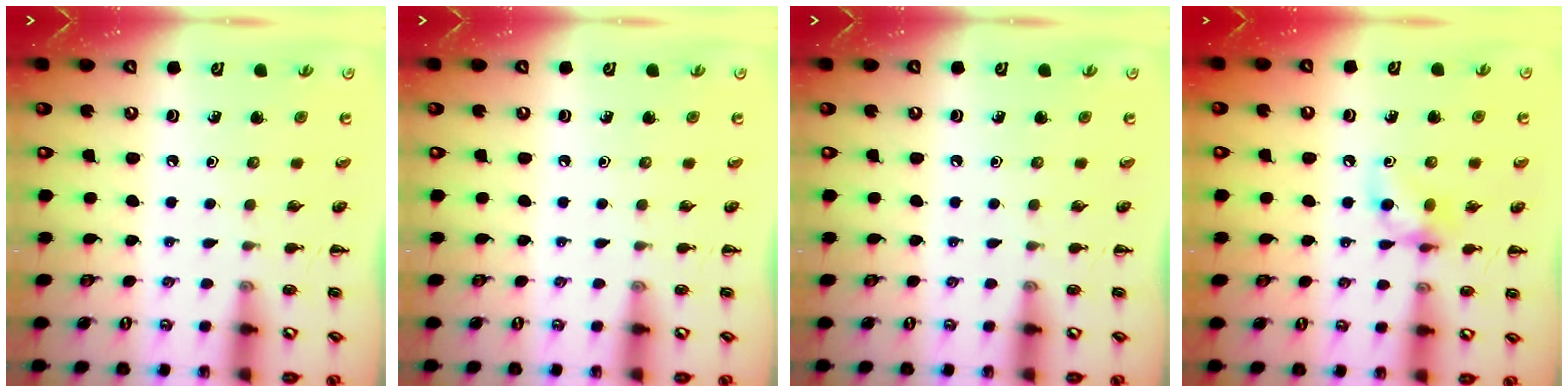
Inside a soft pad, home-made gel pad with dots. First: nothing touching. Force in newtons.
{"total": 0.0}
{"total": 0.0}
{"total": 8.3, "press": 8.2, "slide": 0.6}